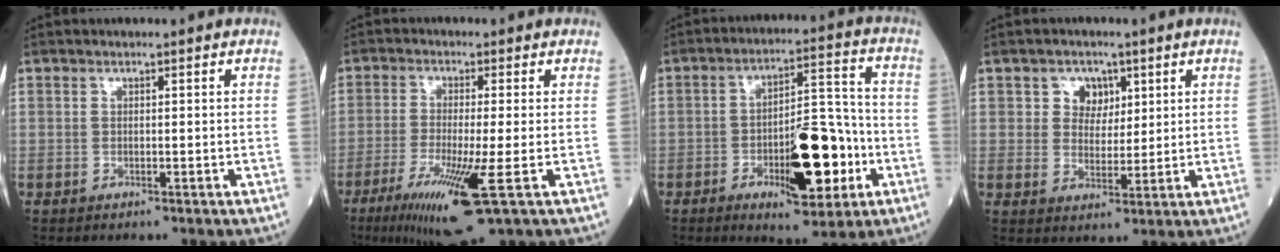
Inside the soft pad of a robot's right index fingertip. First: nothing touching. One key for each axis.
{"total": 11.3, "fx": -4.7, "fy": 0.1, "fz": 10.3, "tx": -0.195, "ty": -0.040, "tz": -0.076}
{"total": 13.3, "fx": -4.4, "fy": 4.2, "fz": 11.8, "tx": -0.178, "ty": 0.013, "tz": -0.060}
{"total": 4.3, "fx": 2.0, "fy": 3.5, "fz": 1.5, "tx": -0.019, "ty": 0.006, "tz": 0.033}